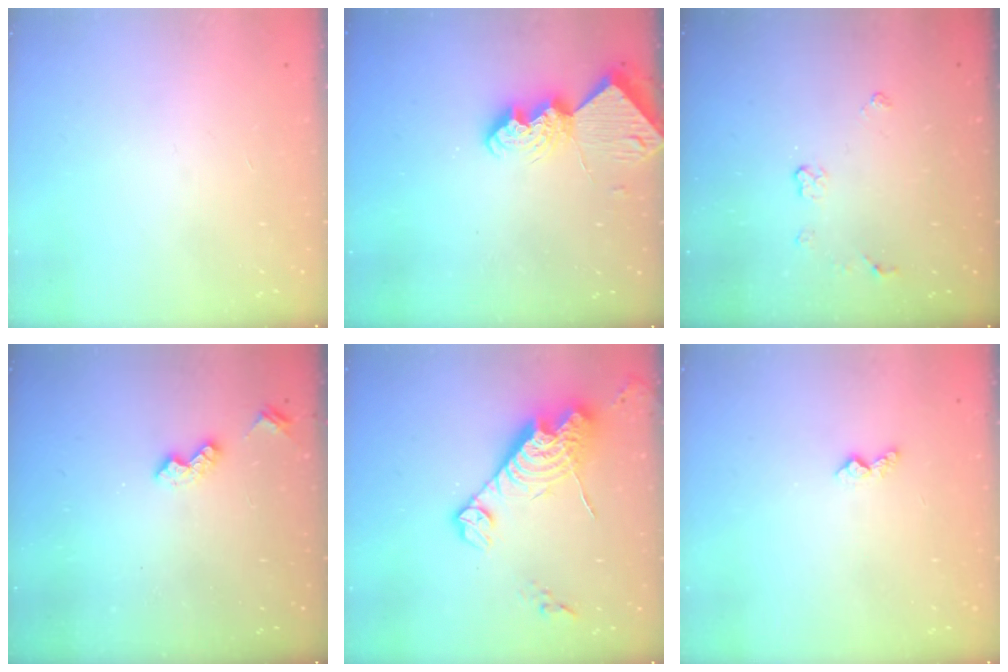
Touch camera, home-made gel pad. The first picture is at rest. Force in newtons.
{"total": 11.5, "press": 11.4, "slide": 1.0}
{"total": 3.9, "press": 3.8, "slide": 0.6}
{"total": 3.8, "press": 3.8, "slide": 0.6}
{"total": 15.2, "press": 15.2, "slide": 1.3}
{"total": 4.2, "press": 4.1, "slide": 0.6}